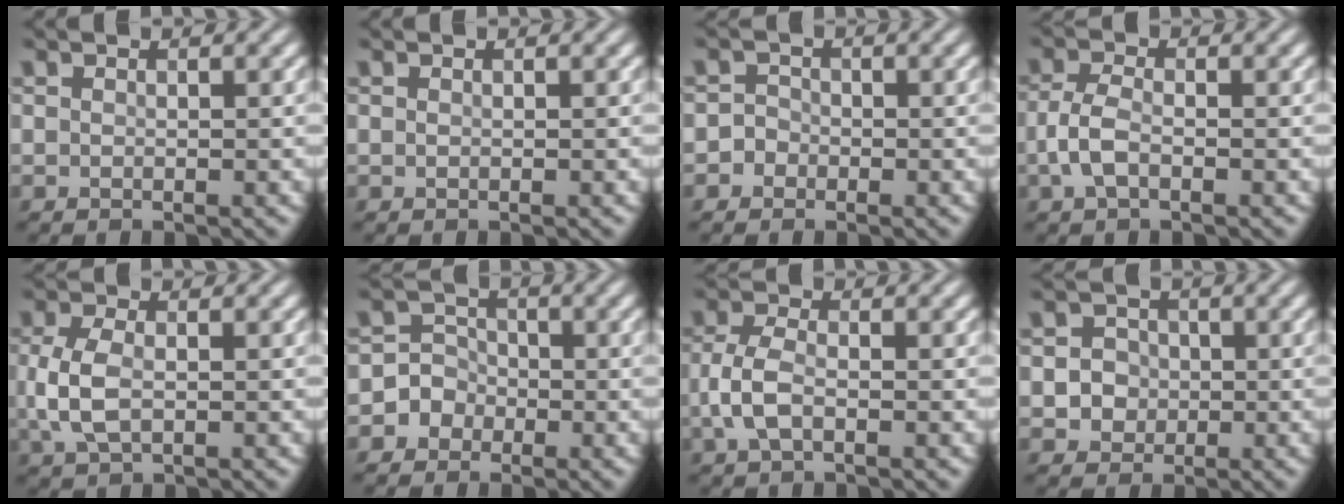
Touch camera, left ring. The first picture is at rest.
{"total": 0.0}
{"total": 1.5, "force": [-0.5, 1.3, 0.3], "torque": [0.015, 0.003, -0.016]}
{"total": 2.7, "force": [-0.9, 1.4, 2.1], "torque": [-0.046, 0.005, -0.025]}
{"total": 4.0, "force": [-0.1, 2.4, 3.2], "torque": [-0.083, -0.001, -0.003]}
{"total": 3.5, "force": [-1.4, 3.2, 0.4], "torque": [0.023, 0.011, -0.039]}
{"total": 3.2, "force": [-0.9, 1.7, 2.5], "torque": [-0.058, 0.003, -0.023]}
{"total": 2.8, "force": [-0.2, 2.6, 1.0], "torque": [0.002, 0.003, -0.014]}